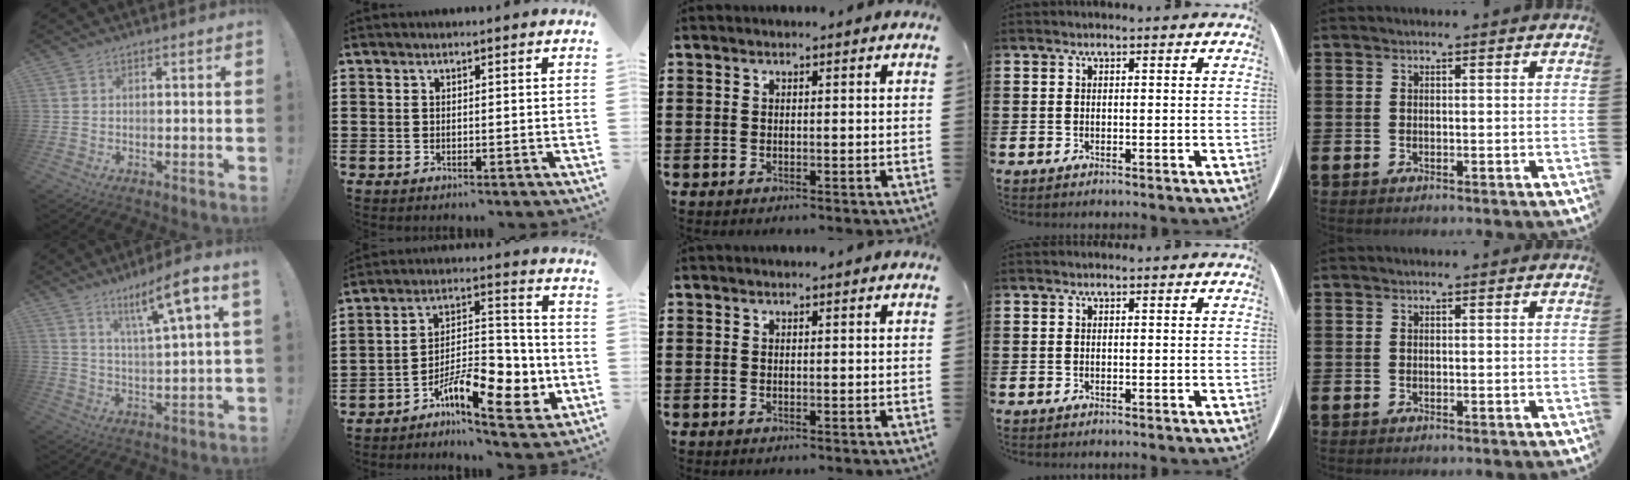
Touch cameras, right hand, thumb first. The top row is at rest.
{"thumb": {"total": 11.1, "force": [6.0, 0.3, 9.3], "torque": [-0.148, -0.033, 0.086]}, "index": {"total": 11.4, "force": [-5.7, 4.7, 8.7], "torque": [-0.141, 0.014, -0.098]}}